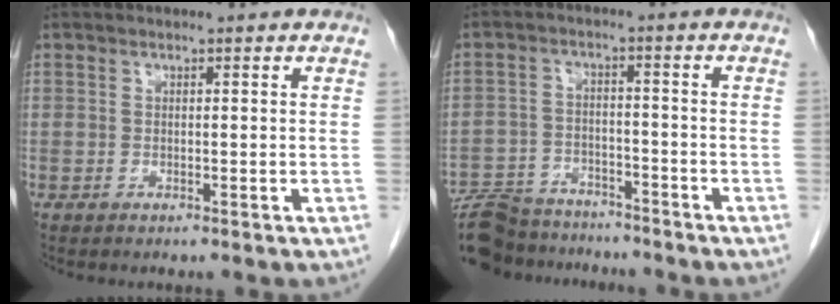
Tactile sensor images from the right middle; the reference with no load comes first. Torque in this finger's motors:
{"motor_torque": [0.53, -0.36, 0.33, 0.06]}